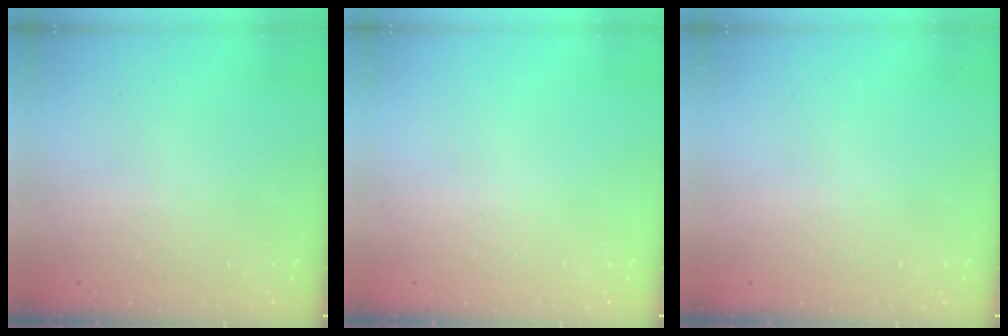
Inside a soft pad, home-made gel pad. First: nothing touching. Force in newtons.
{"total": 0.0}
{"total": 0.0}